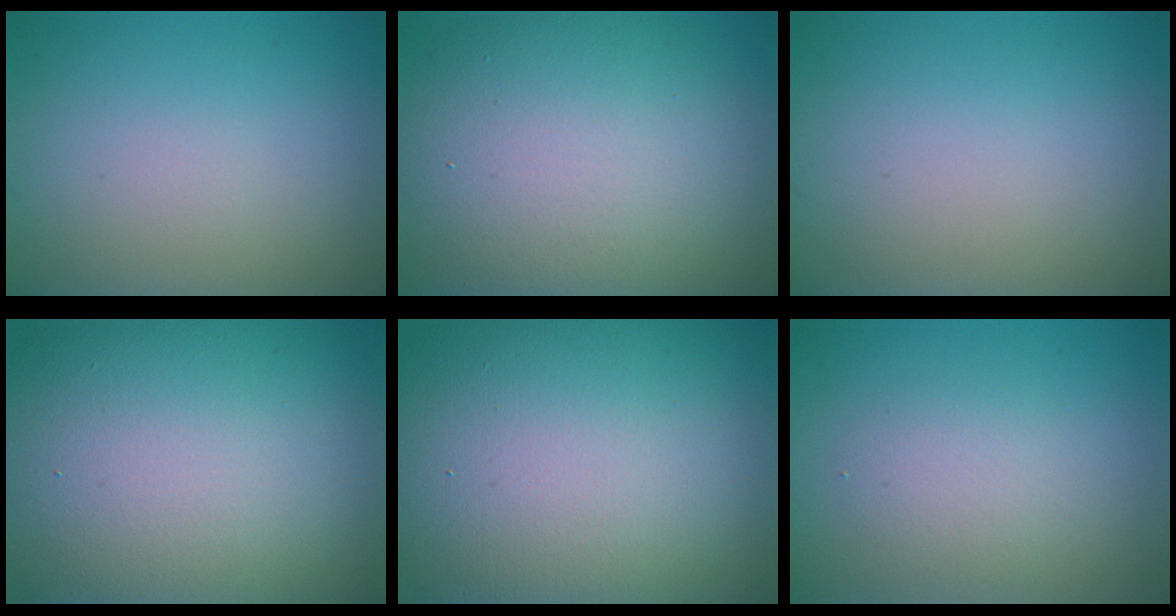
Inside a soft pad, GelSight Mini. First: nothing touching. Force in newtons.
{"total": 13.0, "press": 13.0, "slide": 0.9}
{"total": 0.0}
{"total": 18.7, "press": 18.7, "slide": 0.8}
{"total": 19.4, "press": 19.4, "slide": 1.2}
{"total": 2.4, "press": 2.4, "slide": 0.2}